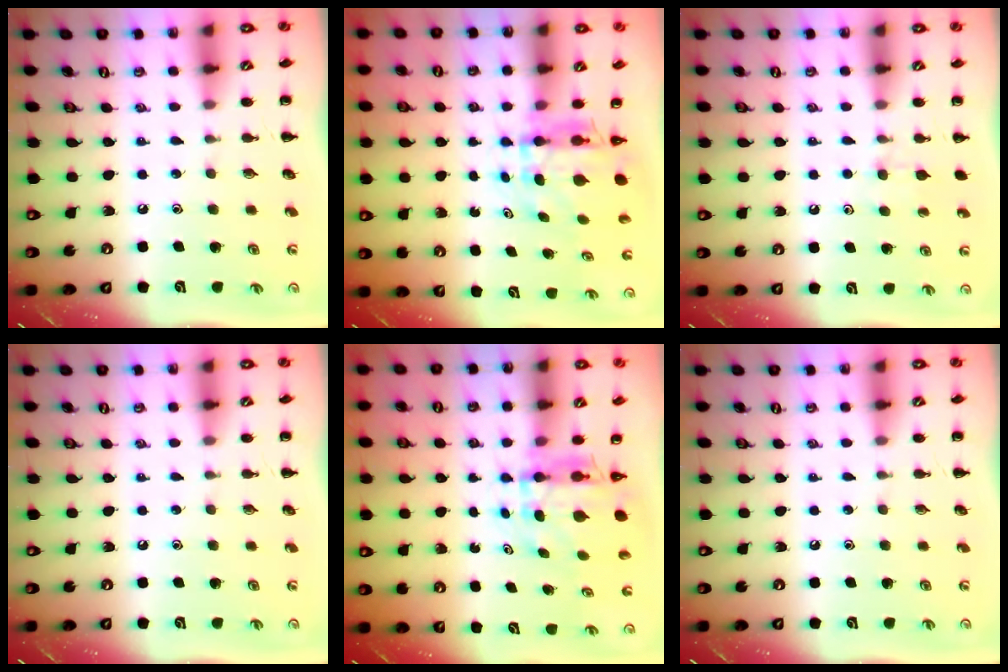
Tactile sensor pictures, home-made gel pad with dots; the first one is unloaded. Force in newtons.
{"total": 5.3, "press": 5.2, "slide": 1.0}
{"total": 5.9, "press": 5.7, "slide": 1.7}
{"total": 0.0}
{"total": 5.3, "press": 5.2, "slide": 1.0}
{"total": 0.0}